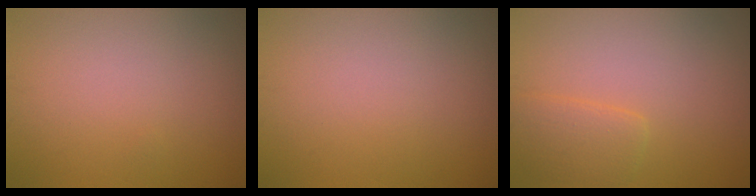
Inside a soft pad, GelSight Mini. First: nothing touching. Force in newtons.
{"total": 0.0}
{"total": 2.4, "press": 2.3, "slide": 0.2}